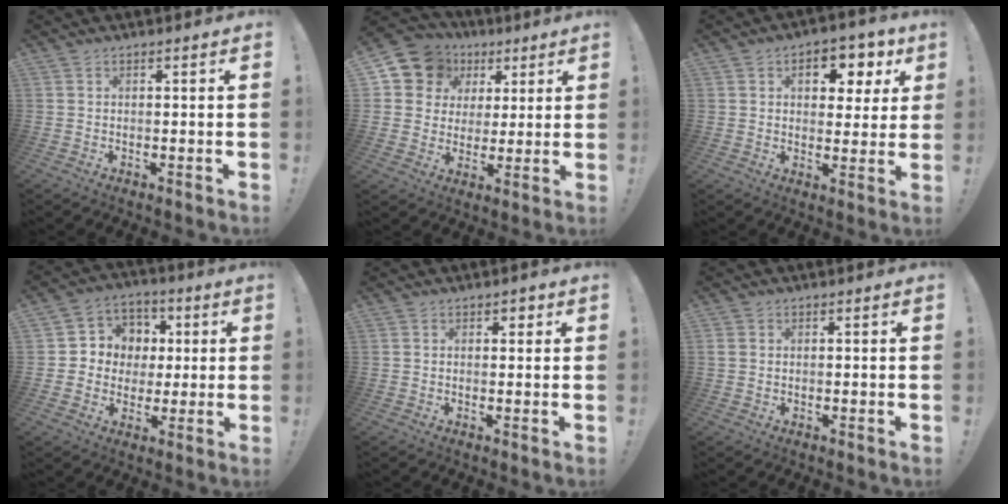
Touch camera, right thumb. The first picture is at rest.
{"total": 11.3, "force": [4.8, 9.8, 3.2], "torque": [-0.051, -0.027, 0.098]}
{"total": 8.8, "force": [3.7, 5.5, 5.8], "torque": [-0.070, -0.016, 0.062]}
{"total": 8.9, "force": [-0.2, 8.7, 2.0], "torque": [-0.027, 0.006, 0.007]}
{"total": 1.4, "force": [0.5, 1.1, 0.7], "torque": [-0.006, 0.001, 0.006]}
{"total": 1.4, "force": [0.1, 1.3, 0.6], "torque": [-0.011, 0.005, 0.003]}